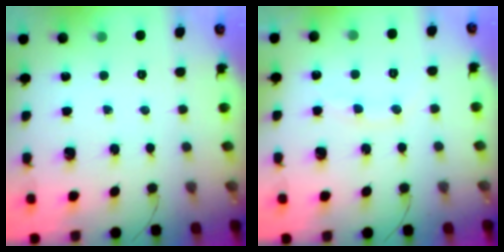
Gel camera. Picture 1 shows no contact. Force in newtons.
{"total": 9.2, "press": 9.1, "slide": 1.5}